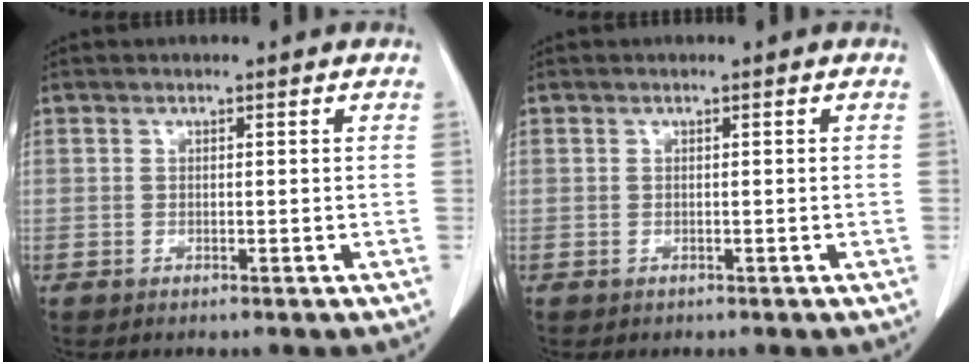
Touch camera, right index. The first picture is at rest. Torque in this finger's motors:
{"motor_torque": [-0.09, -0.04, -0.10, -0.04]}